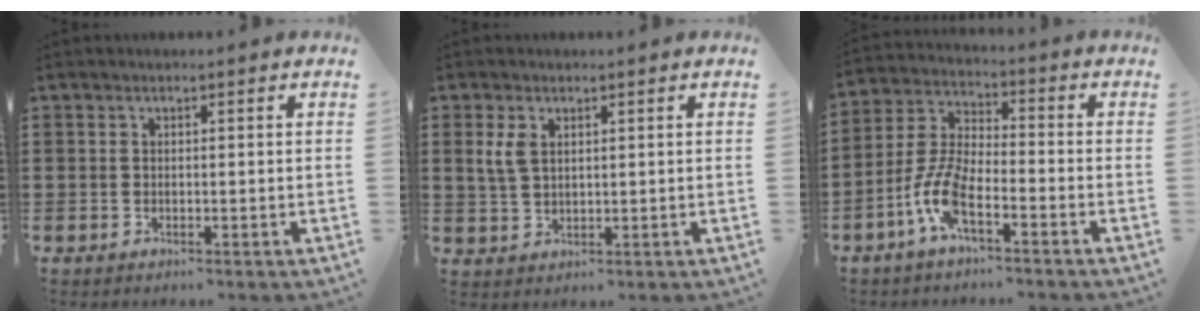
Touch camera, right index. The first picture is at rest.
{"total": 3.5, "force": [1.4, 2.2, 2.3], "torque": [-0.061, 0.006, 0.023]}
{"total": 7.9, "force": [-4.2, 2.2, 6.3], "torque": [-0.161, -0.017, -0.085]}